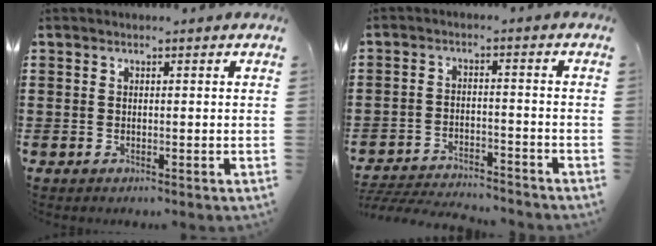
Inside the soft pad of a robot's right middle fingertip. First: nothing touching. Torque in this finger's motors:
{"motor_torque": [0.28, 0.00, 0.12, 0.10]}